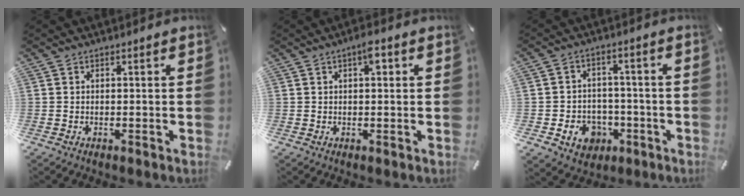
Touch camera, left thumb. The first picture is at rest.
{"total": 3.6, "force": [1.1, 1.5, 3.0], "torque": [-0.039, -0.001, 0.011]}
{"total": 8.0, "force": [-2.6, 6.9, 3.0], "torque": [-0.050, 0.018, -0.043]}